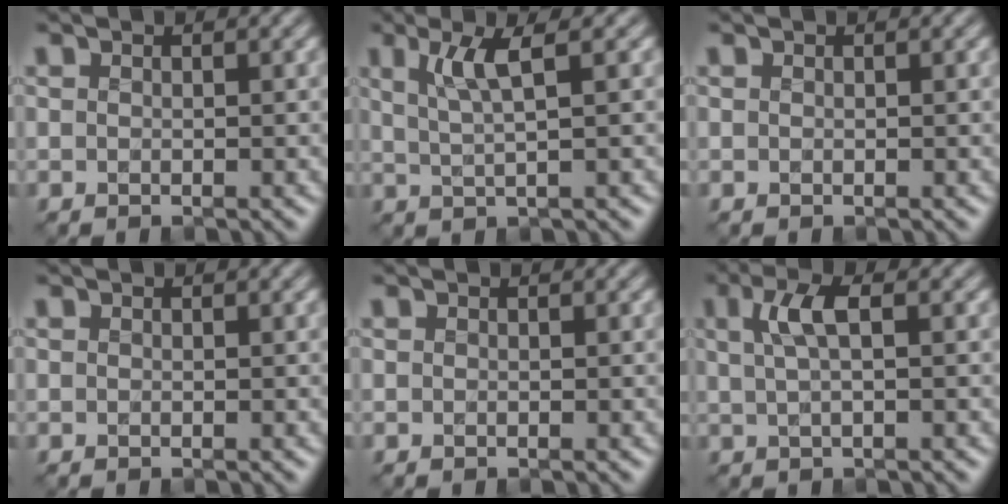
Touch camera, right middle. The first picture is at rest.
{"total": 3.3, "force": [1.2, 0.4, 3.0], "torque": [-0.062, -0.009, 0.028]}
{"total": 0.0}
{"total": 0.0}
{"total": 0.0}
{"total": 3.0, "force": [0.9, 0.8, 2.8], "torque": [-0.059, 0.002, 0.018]}